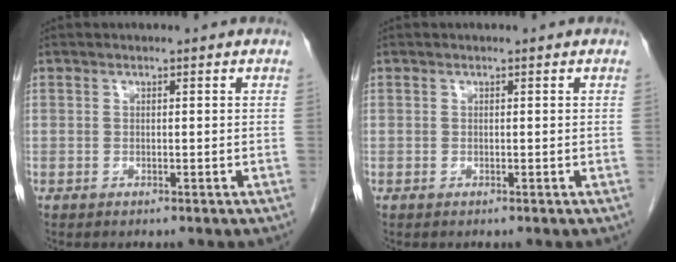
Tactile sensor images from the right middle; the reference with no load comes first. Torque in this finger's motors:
{"motor_torque": [-0.02, 0.02, 0.01, 0.00]}